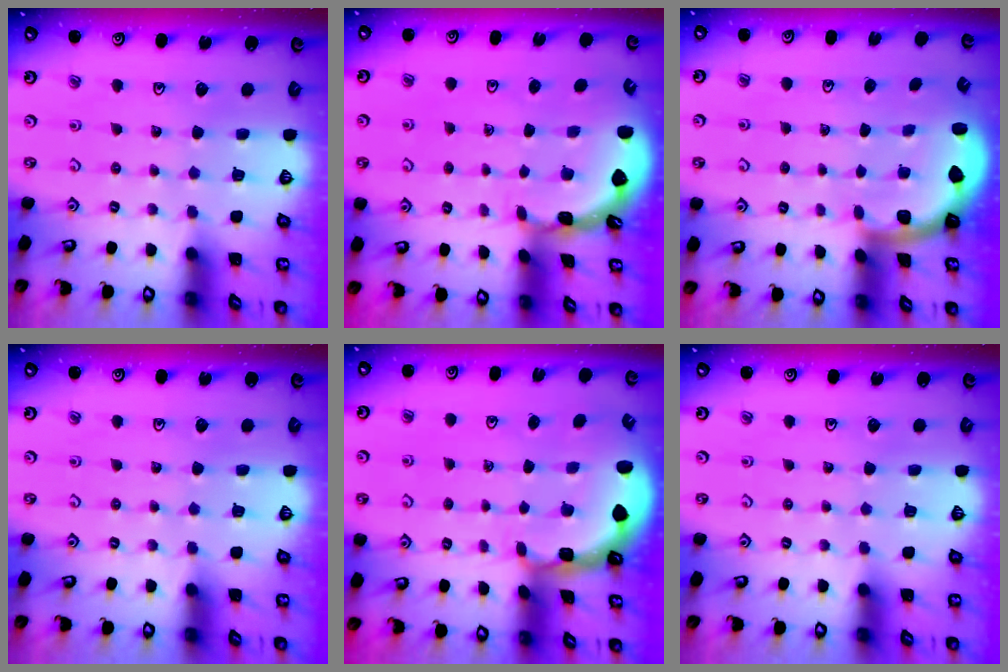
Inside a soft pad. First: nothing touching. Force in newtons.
{"total": 1.8, "press": 1.8, "slide": 0.1}
{"total": 2.1, "press": 2.0, "slide": 0.5}
{"total": 0.0}
{"total": 1.8, "press": 1.6, "slide": 0.7}
{"total": 0.0}